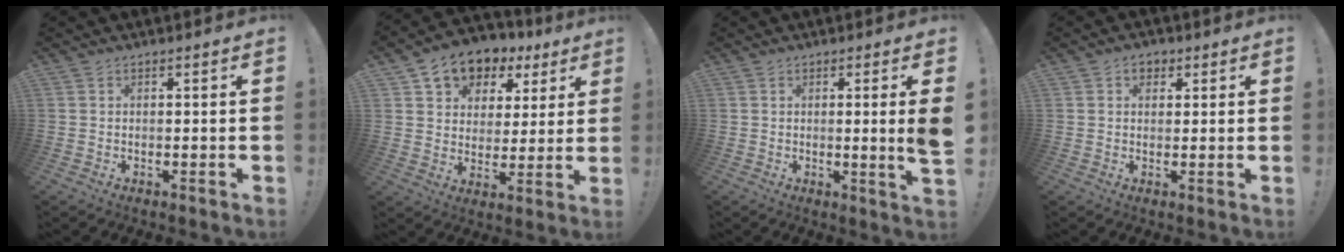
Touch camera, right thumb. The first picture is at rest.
{"total": 10.2, "force": [6.3, 7.1, 3.6], "torque": [-0.060, -0.040, 0.120]}
{"total": 5.7, "force": [0.6, -0.6, 5.7], "torque": [-0.087, -0.011, 0.007]}
{"total": 3.3, "force": [1.5, 2.5, 1.6], "torque": [-0.015, -0.001, 0.025]}